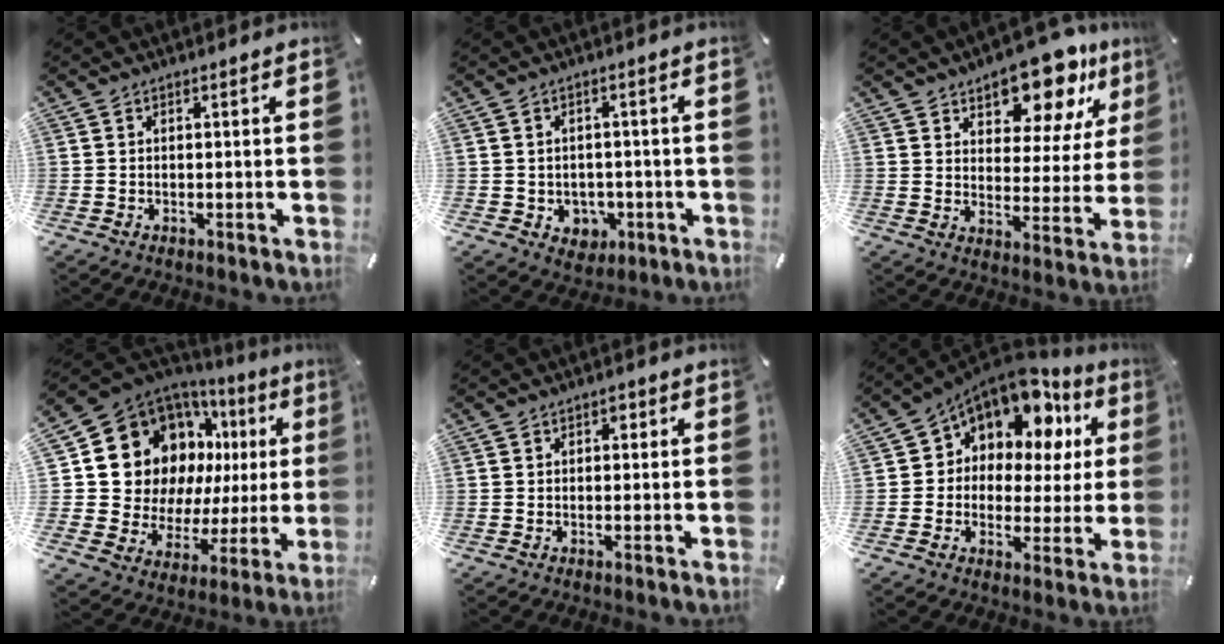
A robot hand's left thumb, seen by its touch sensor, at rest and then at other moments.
{"total": 4.7, "force": [-0.5, 4.5, 1.3], "torque": [-0.014, 0.004, -0.009]}
{"total": 14.8, "force": [11.8, 6.6, 6.0], "torque": [-0.089, -0.090, 0.206]}
{"total": 18.7, "force": [7.9, 14.6, 8.6], "torque": [-0.140, -0.059, 0.167]}
{"total": 1.3, "force": [0.2, 1.1, 0.6], "torque": [-0.006, 0.005, -0.001]}
{"total": 11.4, "force": [7.3, 7.6, 4.3], "torque": [-0.080, -0.066, 0.128]}